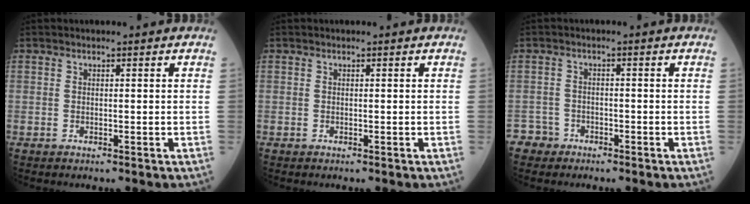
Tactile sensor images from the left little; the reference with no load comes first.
{"total": 0.0}
{"total": 2.9, "force": [-2.2, 1.8, -0.7], "torque": [0.010, 0.007, -0.044]}